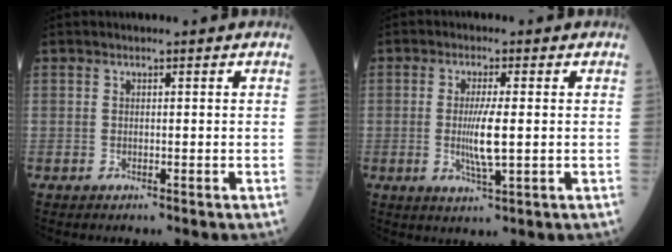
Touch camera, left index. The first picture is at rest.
{"total": 5.1, "force": [-0.2, 0.7, 5.0], "torque": [-0.098, -0.007, -0.004]}